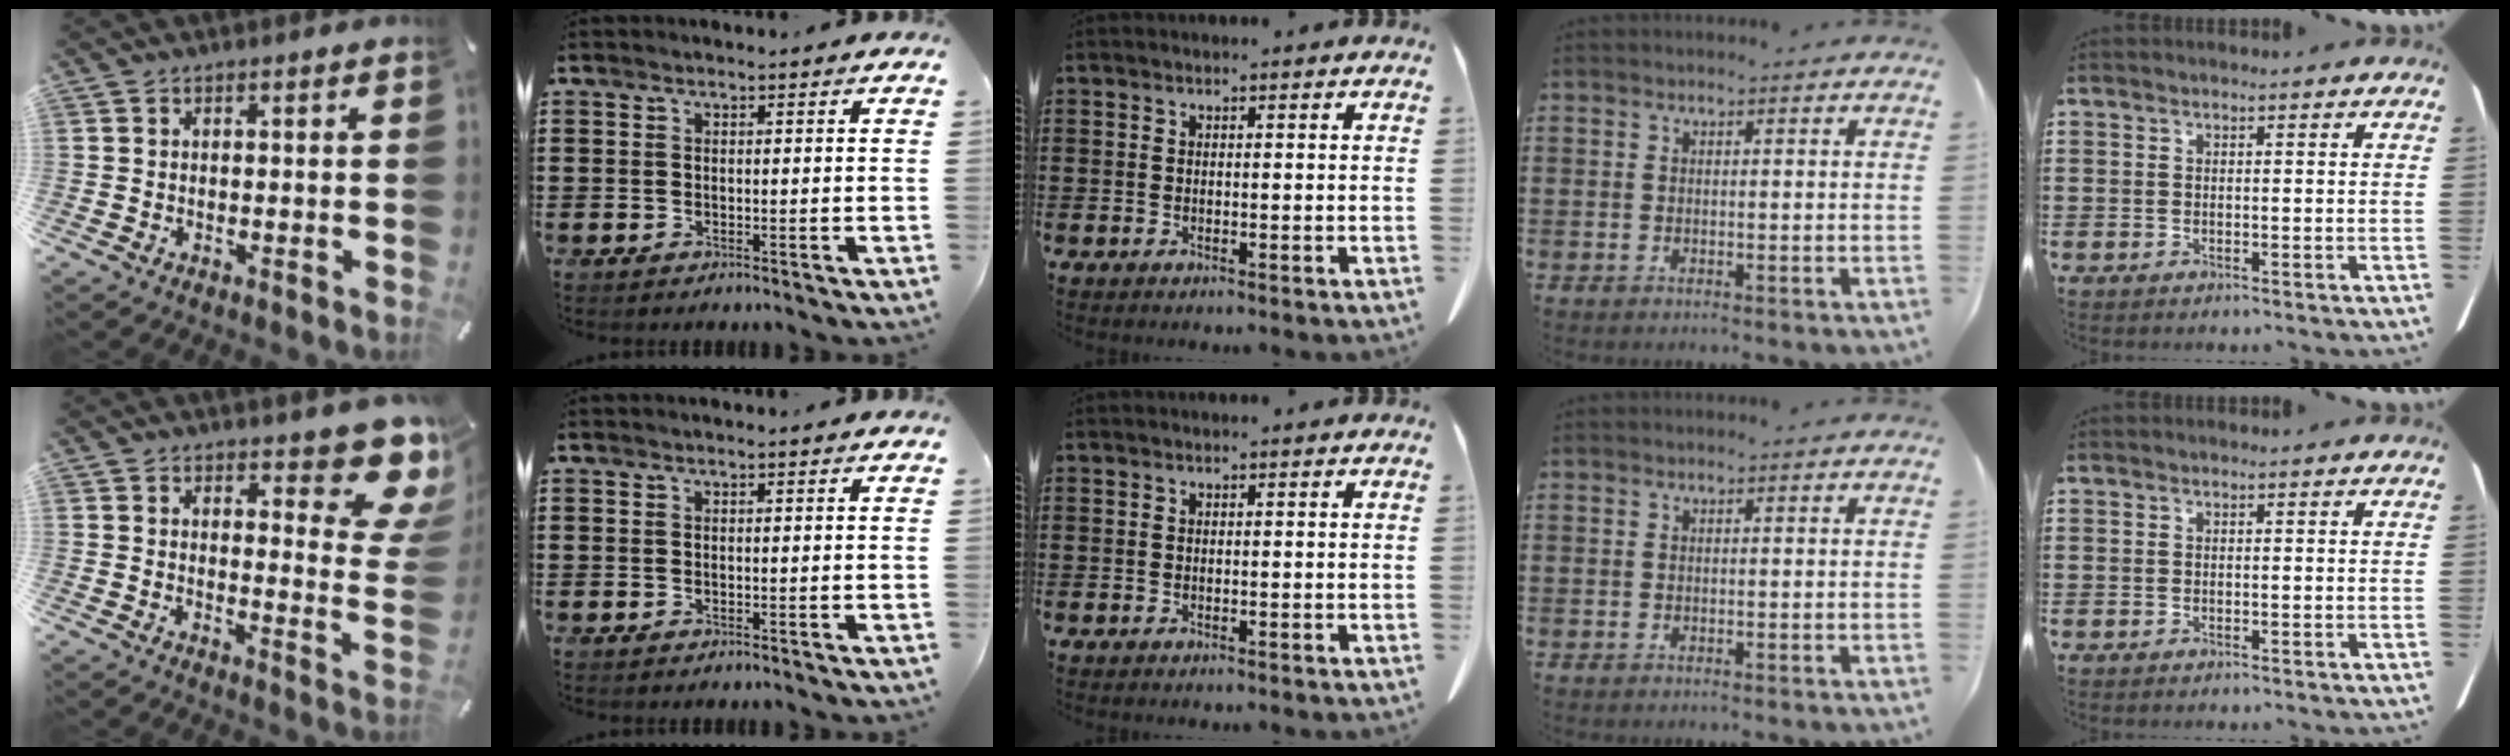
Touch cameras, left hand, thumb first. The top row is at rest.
{"thumb": {"total": 12.6, "force": [8.7, 4.6, 7.8], "torque": [-0.080, -0.079, 0.149]}}